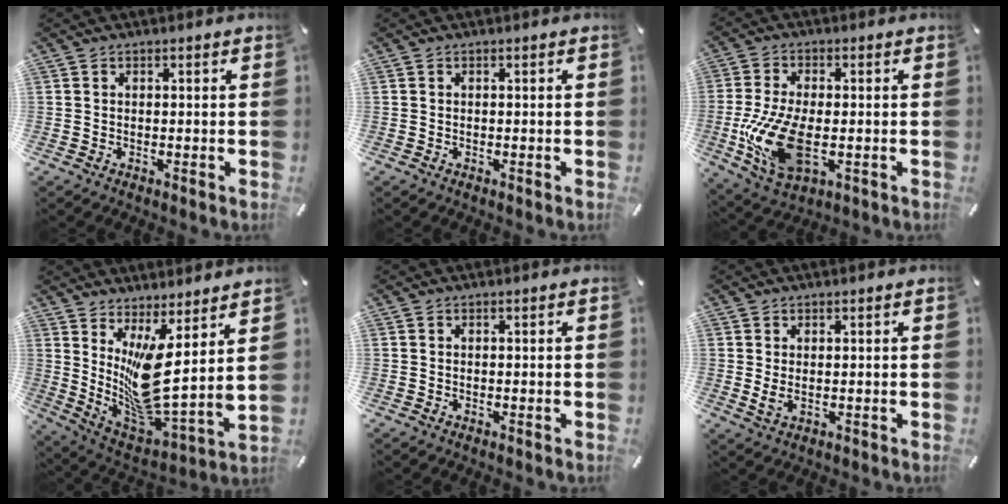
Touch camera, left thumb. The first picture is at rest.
{"total": 0.0}
{"total": 14.5, "force": [-2.2, 7.6, 12.1], "torque": [-0.278, -0.023, -0.037]}
{"total": 11.1, "force": [4.9, 2.8, 9.6], "torque": [-0.202, -0.094, 0.086]}
{"total": 0.0}
{"total": 2.4, "force": [0.5, 1.2, 2.0], "torque": [-0.038, -0.004, 0.005]}